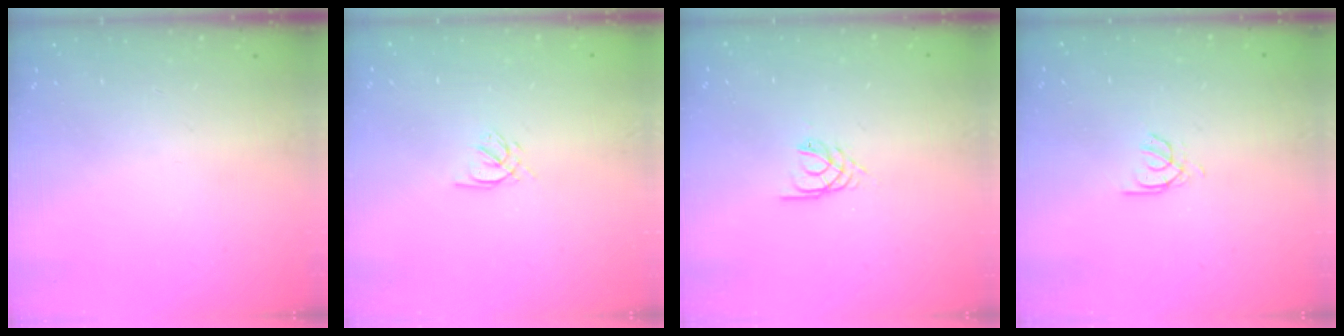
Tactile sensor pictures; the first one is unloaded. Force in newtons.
{"total": 2.1, "press": 2.1, "slide": 0.1}
{"total": 2.3, "press": 2.3, "slide": 0.4}
{"total": 2.4, "press": 2.4, "slide": 0.4}